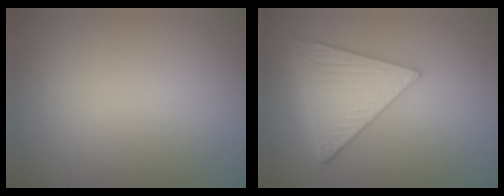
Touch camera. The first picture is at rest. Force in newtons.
{"total": 5.4, "press": 4.9, "slide": 2.4}